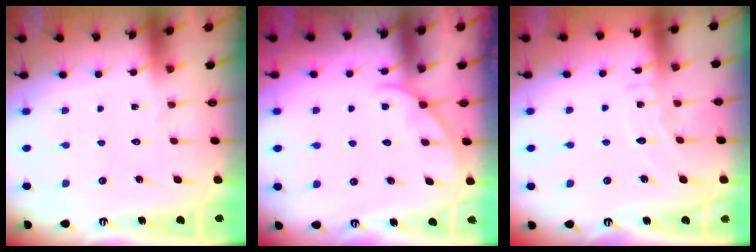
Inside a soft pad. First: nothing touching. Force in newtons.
{"total": 4.0, "press": 4.0, "slide": 0.3}
{"total": 5.9, "press": 5.8, "slide": 0.6}